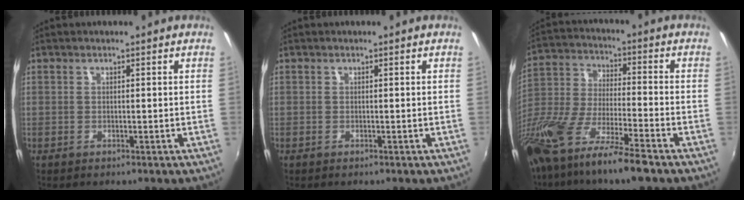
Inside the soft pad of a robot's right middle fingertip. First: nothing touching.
{"total": 0.0}
{"total": 20.7, "force": [-14.2, 3.6, 14.6], "torque": [-0.293, -0.050, -0.267]}